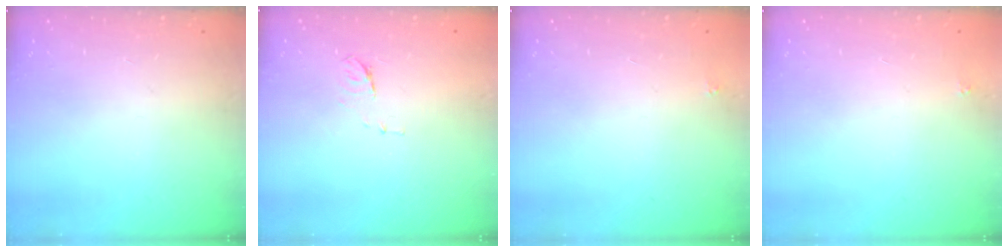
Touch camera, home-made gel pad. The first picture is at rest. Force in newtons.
{"total": 5.8, "press": 5.8, "slide": 0.7}
{"total": 1.8, "press": 1.7, "slide": 0.1}
{"total": 1.8, "press": 1.7, "slide": 0.1}